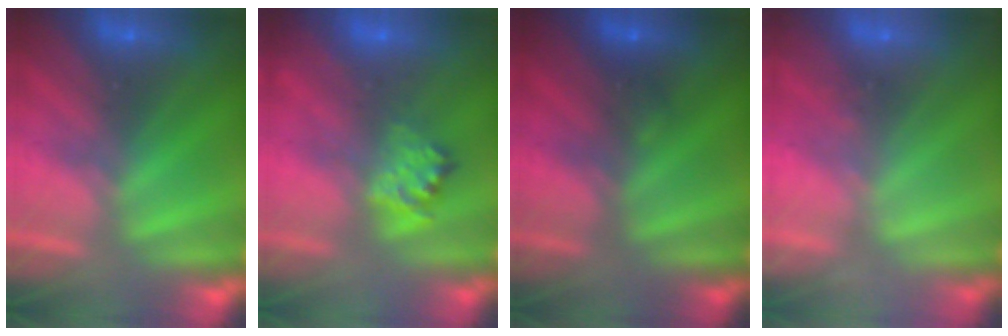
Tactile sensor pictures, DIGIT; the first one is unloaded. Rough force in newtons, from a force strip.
{"total": 2.4}
{"total": 1.8}
{"total": 2.4}